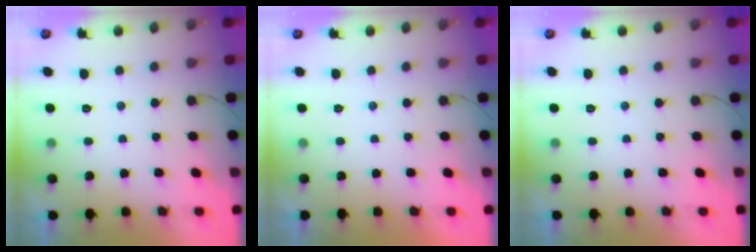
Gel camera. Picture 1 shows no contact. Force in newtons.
{"total": 1.8, "press": 1.8, "slide": 0.0}
{"total": 0.0}